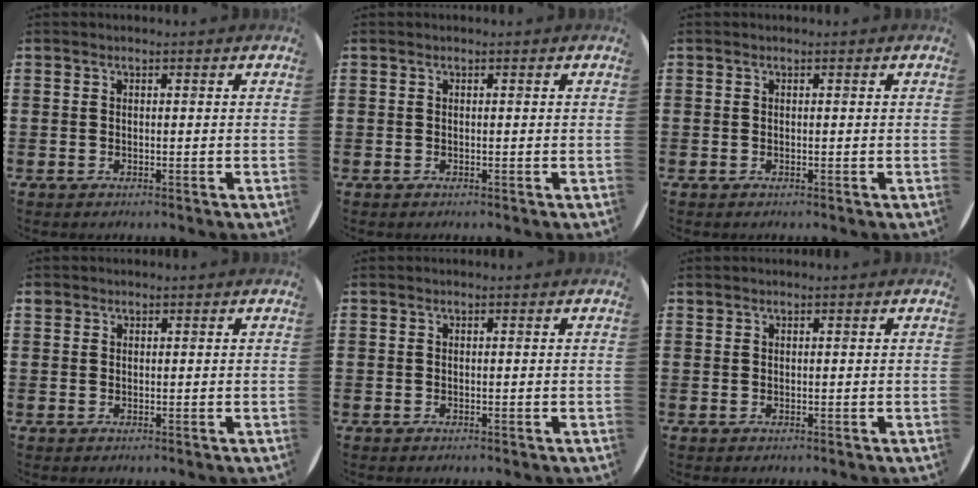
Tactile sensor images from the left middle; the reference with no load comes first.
{"total": 0.0}
{"total": 0.0}
{"total": 0.7, "force": [0.6, 0.4, -0.1], "torque": [0.001, 0.004, 0.012]}
{"total": 0.0}
{"total": 0.0}